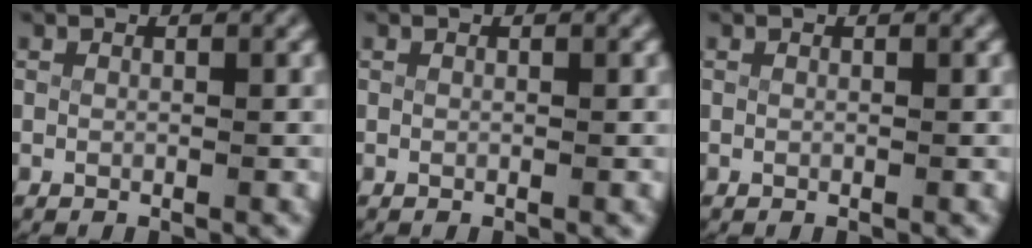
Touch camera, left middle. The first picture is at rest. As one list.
[{"total": 0.0}, {"total": 0.0}]